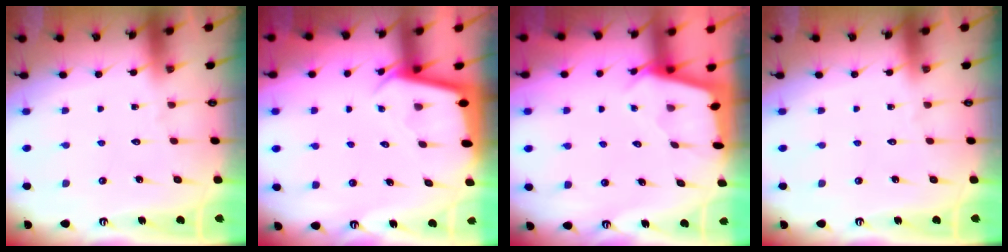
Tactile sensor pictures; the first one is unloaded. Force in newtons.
{"total": 2.3, "press": 2.3, "slide": 0.1}
{"total": 2.4, "press": 2.4, "slide": 0.3}
{"total": 0.0}